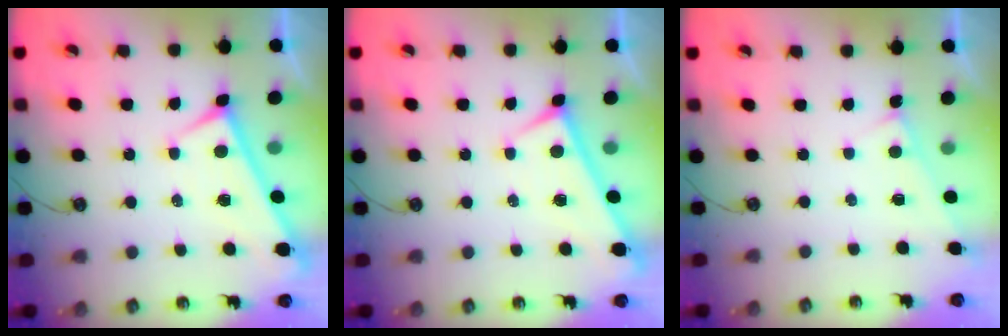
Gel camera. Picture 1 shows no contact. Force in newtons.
{"total": 0.0}
{"total": 2.3, "press": 2.3, "slide": 0.1}